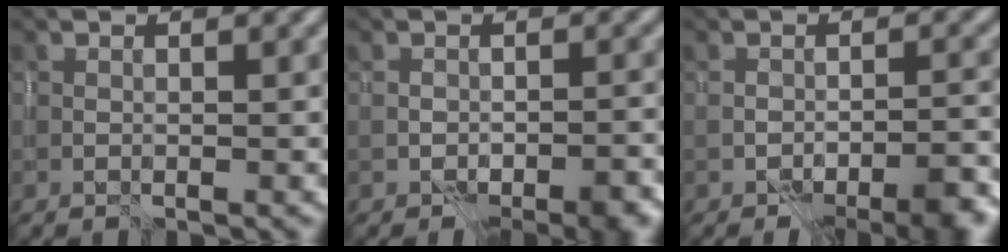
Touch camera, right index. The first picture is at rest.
{"total": 3.7, "force": [-2.5, 1.5, 2.2], "torque": [-0.029, -0.005, -0.031]}
{"total": 4.6, "force": [-3.4, 1.1, 3.0], "torque": [-0.043, -0.004, -0.047]}